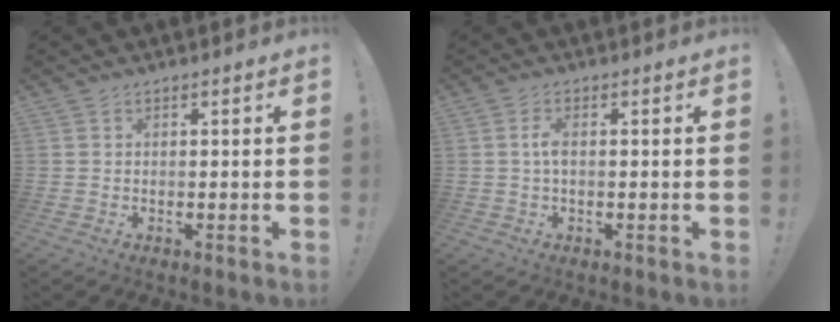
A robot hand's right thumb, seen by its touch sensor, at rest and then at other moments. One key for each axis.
{"total": 3.1, "fx": 0.0, "fy": 1.2, "fz": 2.8, "tx": -0.068, "ty": 0.006, "tz": -0.002}